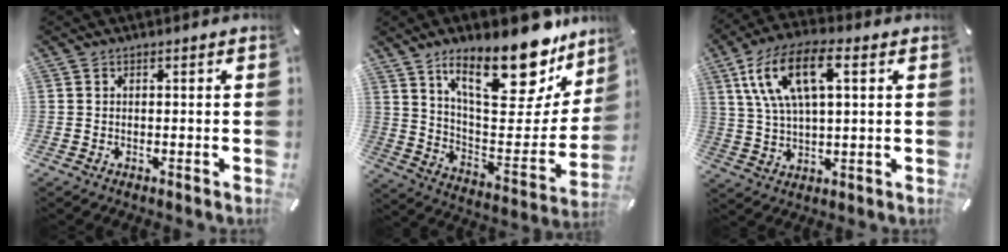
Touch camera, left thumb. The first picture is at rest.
{"total": 24.4, "force": [17.4, 9.8, 14.0], "torque": [-0.198, -0.125, 0.289]}
{"total": 13.5, "force": [5.3, 6.1, 10.8], "torque": [-0.241, 0.004, 0.093]}